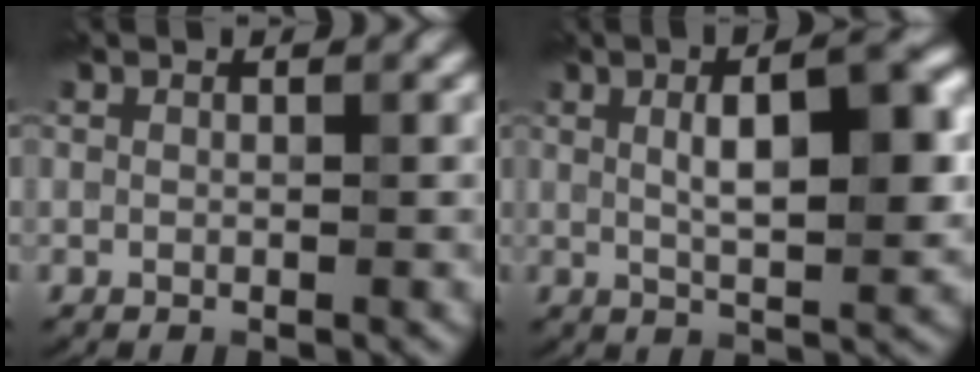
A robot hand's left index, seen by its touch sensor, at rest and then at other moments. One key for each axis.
{"total": 7.0, "fx": 1.4, "fy": 2.0, "fz": 6.6, "tx": -0.095, "ty": 0.009, "tz": 0.019}